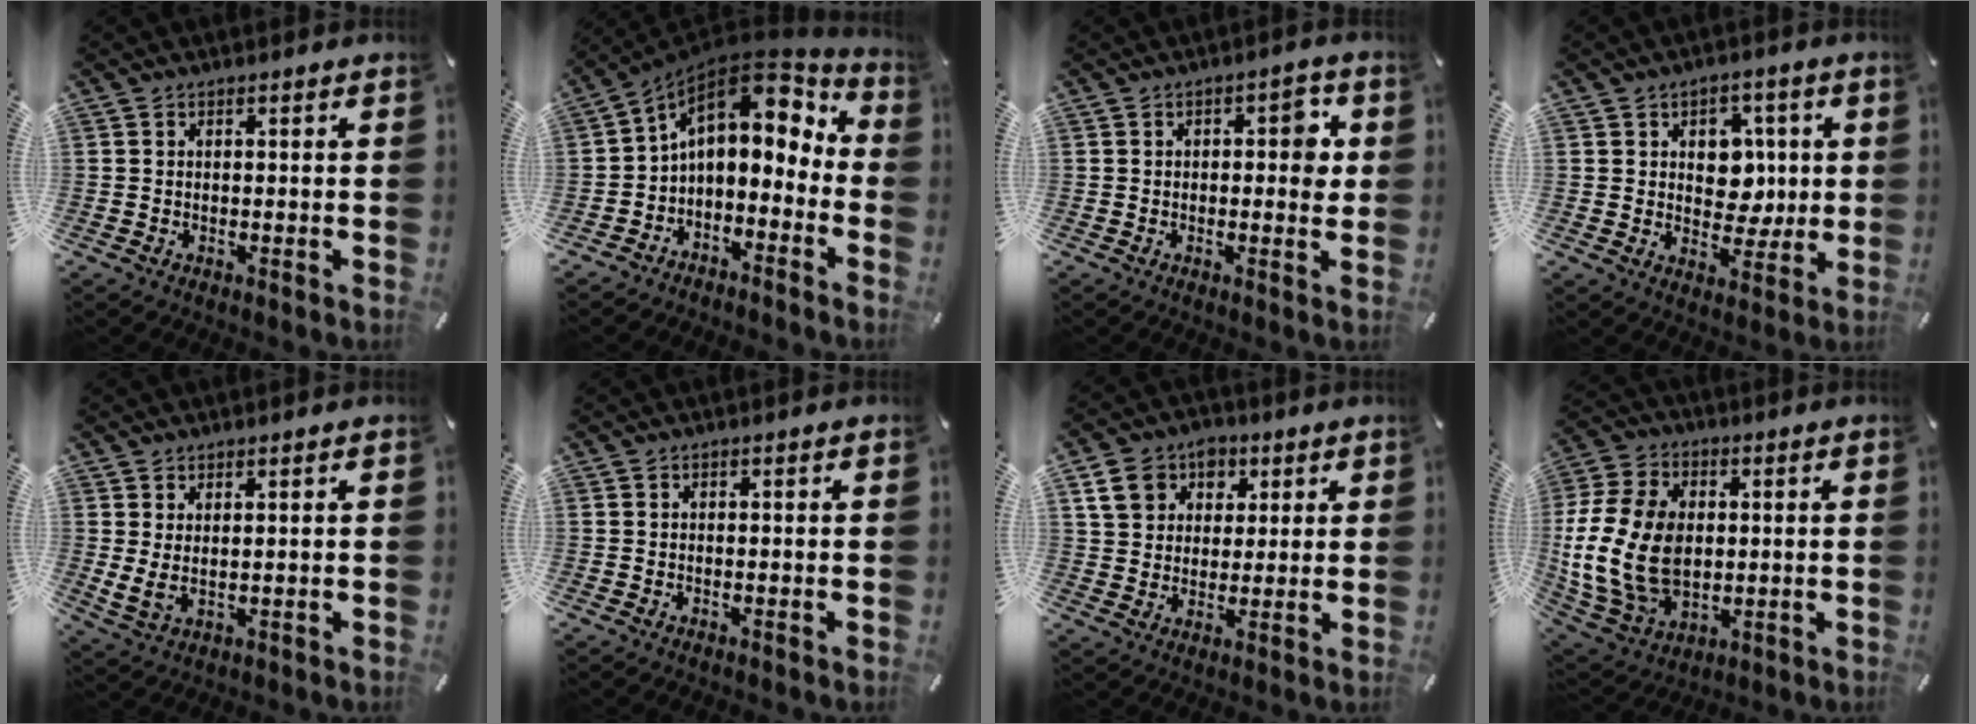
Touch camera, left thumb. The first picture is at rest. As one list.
[{"total": 12.6, "force": [3.5, 8.5, 8.6], "torque": [-0.133, -0.024, 0.058]}, {"total": 5.9, "force": [0.6, 2.9, 5.1], "torque": [-0.057, 0.000, 0.002]}, {"total": 8.2, "force": [1.4, 7.1, 3.8], "torque": [-0.046, -0.002, 0.023]}, {"total": 3.5, "force": [1.9, 1.4, 2.6], "torque": [-0.068, -0.015, 0.034]}, {"total": 0.0}, {"total": 10.2, "force": [3.7, 8.9, 3.4], "torque": [-0.055, -0.001, 0.073]}, {"total": 19.5, "force": [-0.5, 14.6, 13.0], "torque": [-0.280, 0.003, -0.007]}]